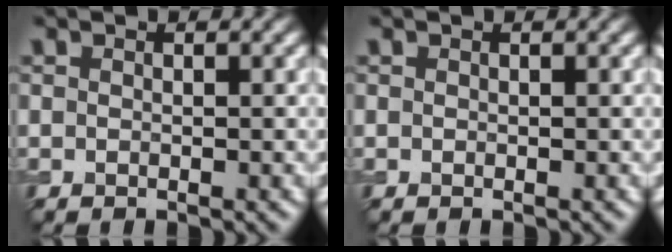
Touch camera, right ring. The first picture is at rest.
{"total": 0.0}